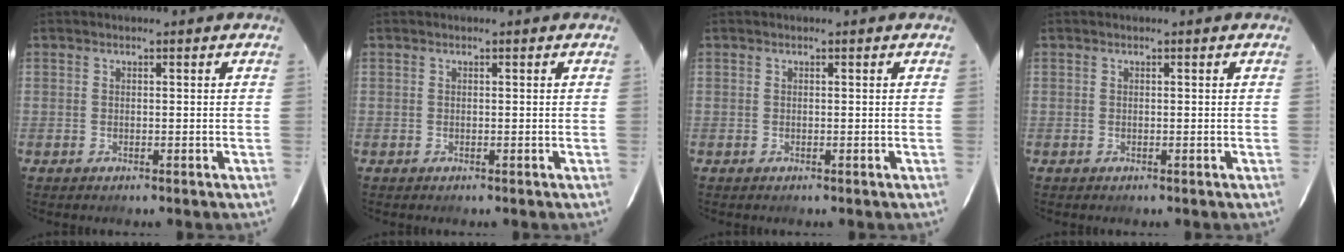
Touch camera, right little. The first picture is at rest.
{"total": 0.0}
{"total": 0.0}
{"total": 0.0}